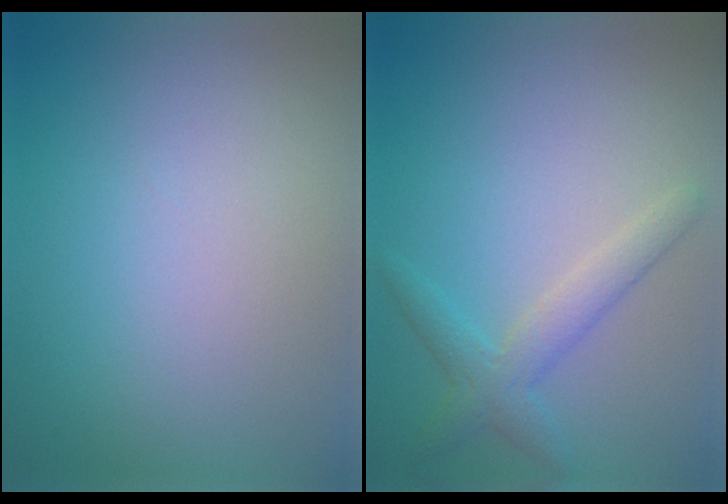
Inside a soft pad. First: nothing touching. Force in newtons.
{"total": 2.7, "press": 2.7, "slide": 0.1}